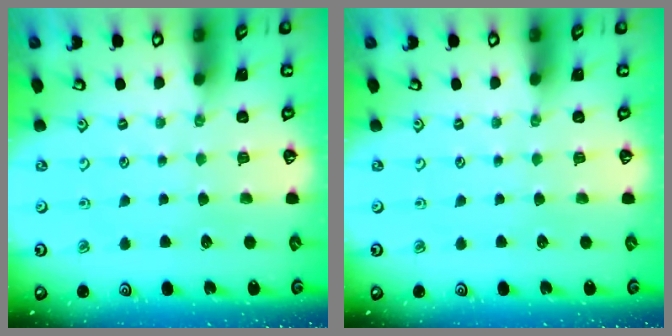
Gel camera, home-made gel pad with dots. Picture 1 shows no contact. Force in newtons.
{"total": 0.0}